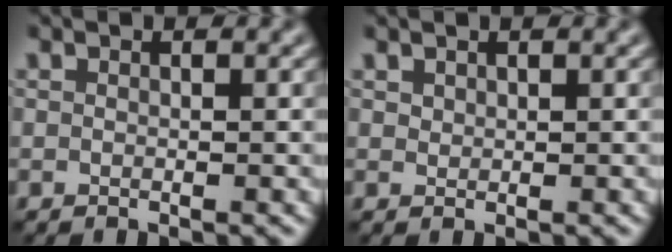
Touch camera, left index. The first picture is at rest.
{"total": 0.7, "force": [0.6, 0.3, 0.1], "torque": [-0.002, 0.000, 0.016]}